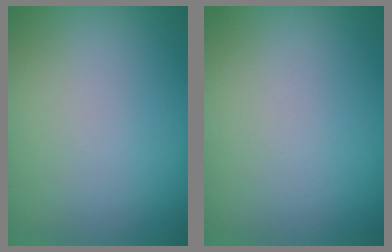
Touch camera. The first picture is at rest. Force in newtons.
{"total": 0.0}